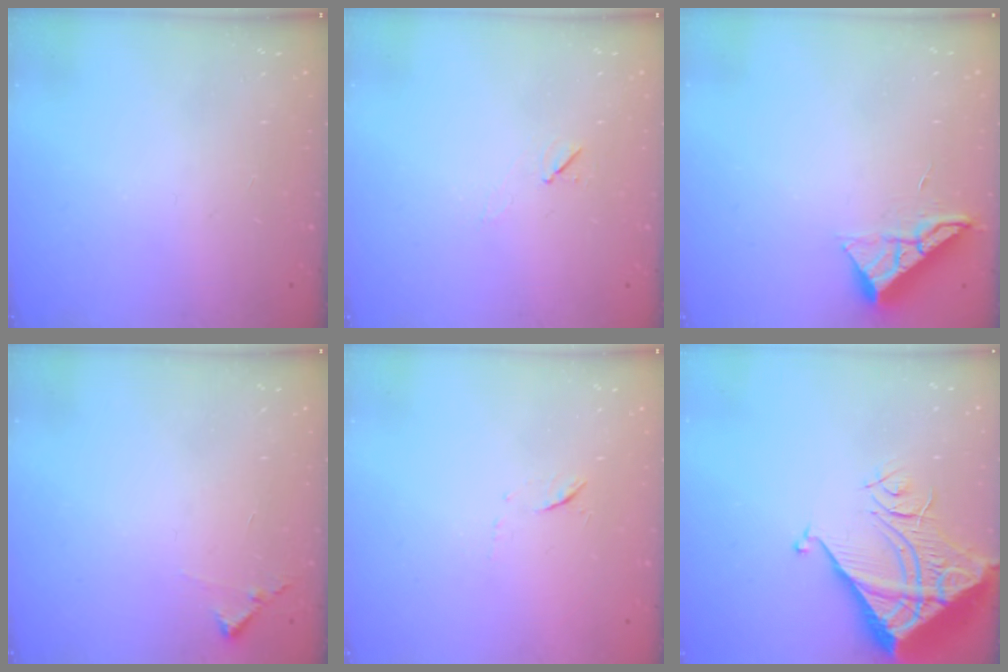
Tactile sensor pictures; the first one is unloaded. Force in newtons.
{"total": 4.8, "press": 4.4, "slide": 2.0}
{"total": 7.1, "press": 7.1, "slide": 0.4}
{"total": 5.5, "press": 5.5, "slide": 0.4}
{"total": 5.0, "press": 4.8, "slide": 1.4}
{"total": 9.4, "press": 9.3, "slide": 1.0}